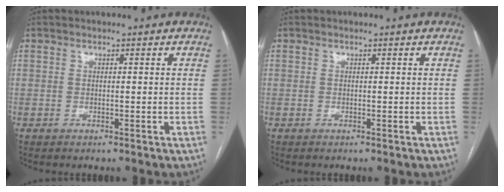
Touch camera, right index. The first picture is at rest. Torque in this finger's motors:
{"motor_torque": [0.00, 0.00, 0.00, 0.00]}